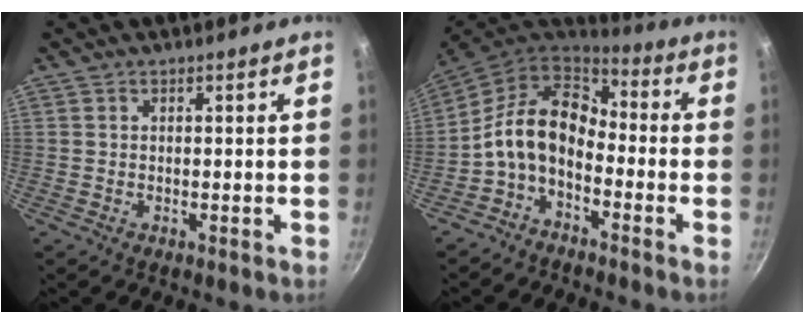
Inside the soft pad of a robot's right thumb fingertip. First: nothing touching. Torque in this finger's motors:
{"motor_torque": [0.51, 0.31, 1.34, -0.91, 0.13]}